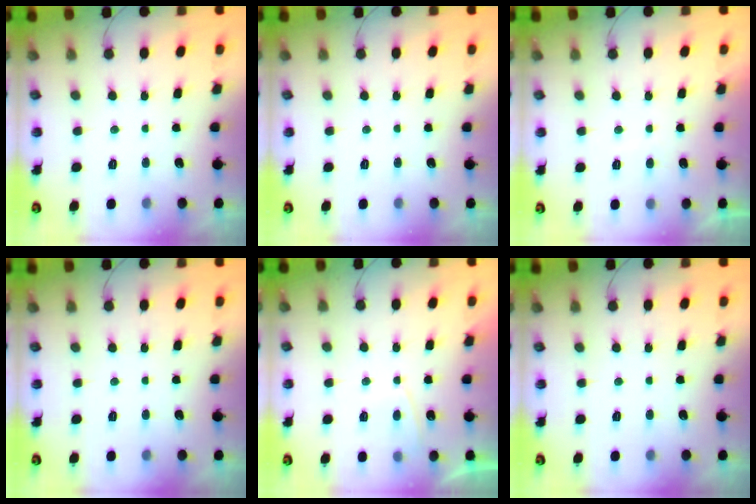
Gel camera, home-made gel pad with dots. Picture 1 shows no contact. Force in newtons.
{"total": 0.0}
{"total": 0.7, "press": 0.4, "slide": 0.6}
{"total": 0.0}
{"total": 2.7, "press": 2.6, "slide": 0.8}
{"total": 0.0}